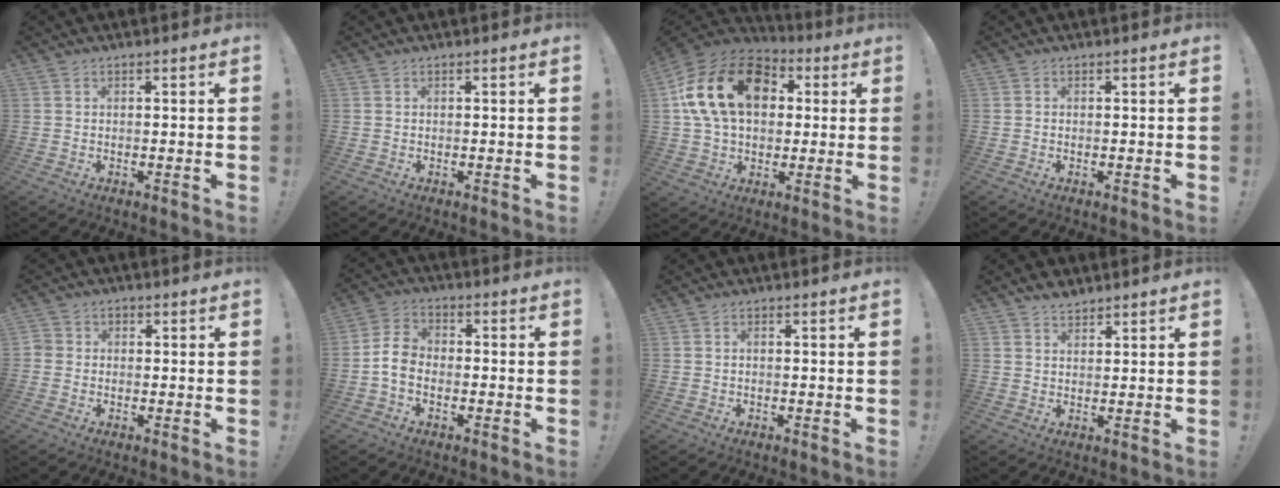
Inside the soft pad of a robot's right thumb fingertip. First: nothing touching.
{"total": 0.0}
{"total": 22.9, "force": [6.4, 16.0, 15.0], "torque": [-0.268, -0.003, 0.121]}
{"total": 0.0}
{"total": 2.9, "force": [-0.8, 2.5, 1.1], "torque": [-0.024, 0.012, -0.012]}
{"total": 6.8, "force": [-2.0, 4.7, 4.4], "torque": [-0.087, 0.016, -0.031]}
{"total": 0.6, "force": [-0.3, 0.1, 0.5], "torque": [-0.018, 0.004, -0.003]}
{"total": 3.2, "force": [2.9, 1.2, 0.6], "torque": [-0.005, -0.018, 0.053]}